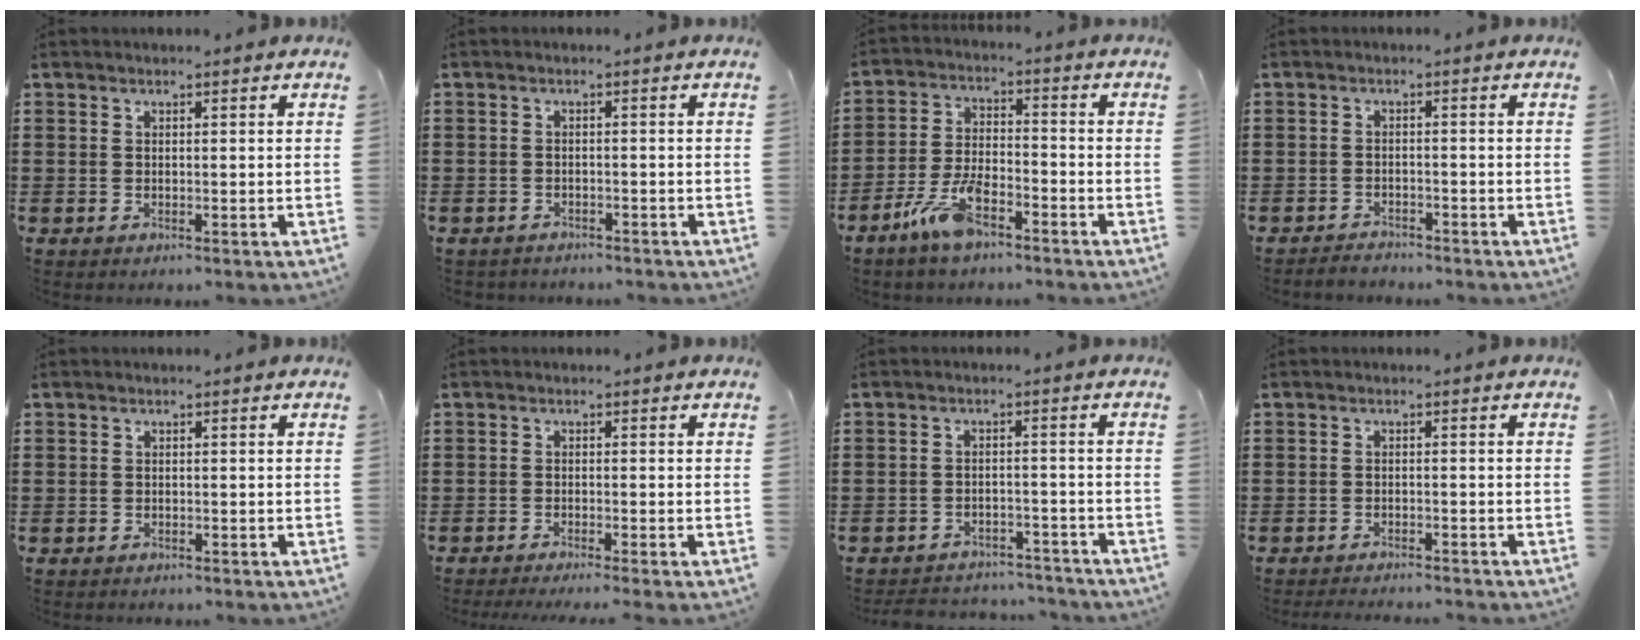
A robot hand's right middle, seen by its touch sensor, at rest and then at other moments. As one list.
[{"total": 1.4, "force": [-1.4, 0.2, -0.1], "torque": [-0.004, 0.000, -0.031]}, {"total": 7.5, "force": [-4.9, 2.4, 5.1], "torque": [-0.122, -0.002, -0.097]}, {"total": 1.9, "force": [-1.9, 0.2, -0.1], "torque": [-0.004, 0.000, -0.043]}, {"total": 0.5, "force": [-0.4, 0.3, -0.1], "torque": [0.002, 0.002, -0.010]}, {"total": 1.0, "force": [-0.8, -0.3, 0.6], "torque": [-0.009, -0.004, -0.015]}, {"total": 3.3, "force": [-3.3, 0.5, 0.1], "torque": [-0.007, 0.003, -0.071]}, {"total": 1.5, "force": [-1.5, -0.1, 0.1], "torque": [-0.005, 0.001, -0.031]}]